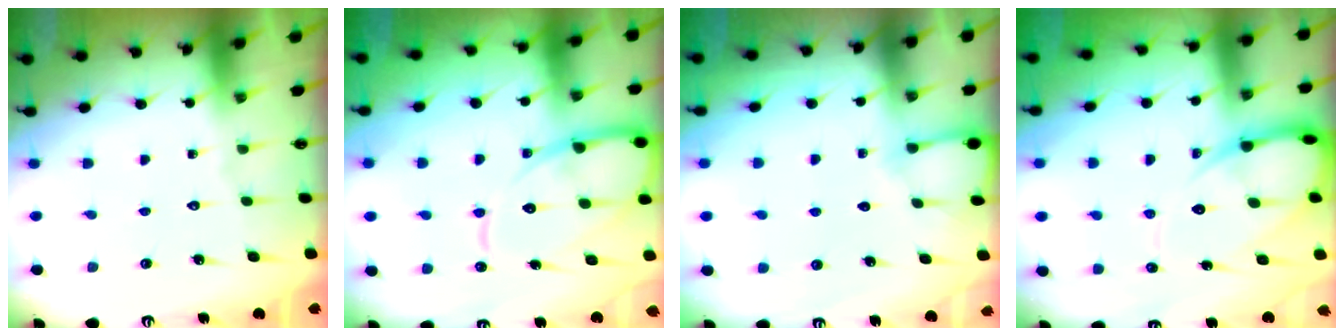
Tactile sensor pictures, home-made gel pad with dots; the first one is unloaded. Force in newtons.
{"total": 12.5, "press": 12.5, "slide": 1.3}
{"total": 5.2, "press": 5.1, "slide": 0.7}
{"total": 11.0, "press": 10.9, "slide": 1.2}